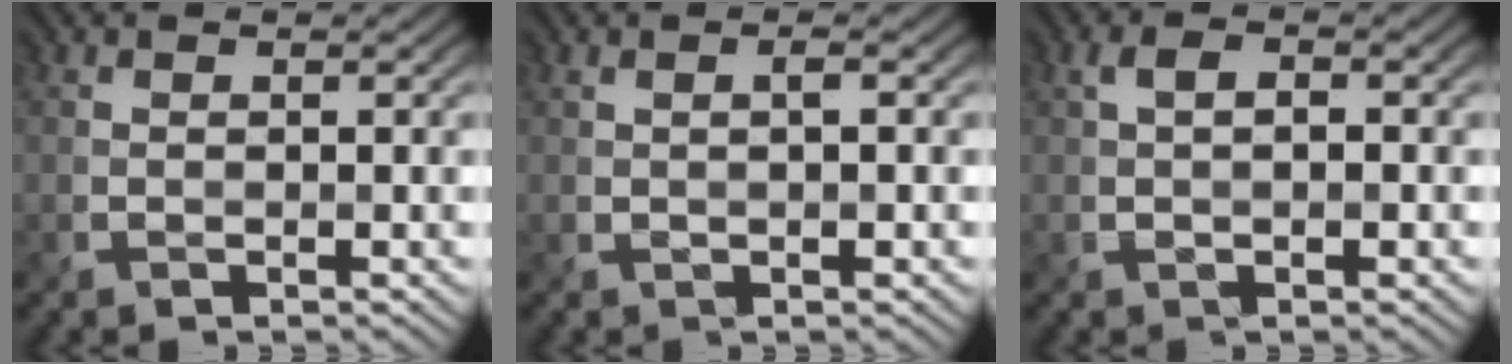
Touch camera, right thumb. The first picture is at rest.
{"total": 1.1, "force": [0.1, 0.0, 1.1], "torque": [-0.021, 0.004, 0.001]}
{"total": 2.6, "force": [0.3, 1.3, 2.2], "torque": [-0.044, 0.007, 0.002]}